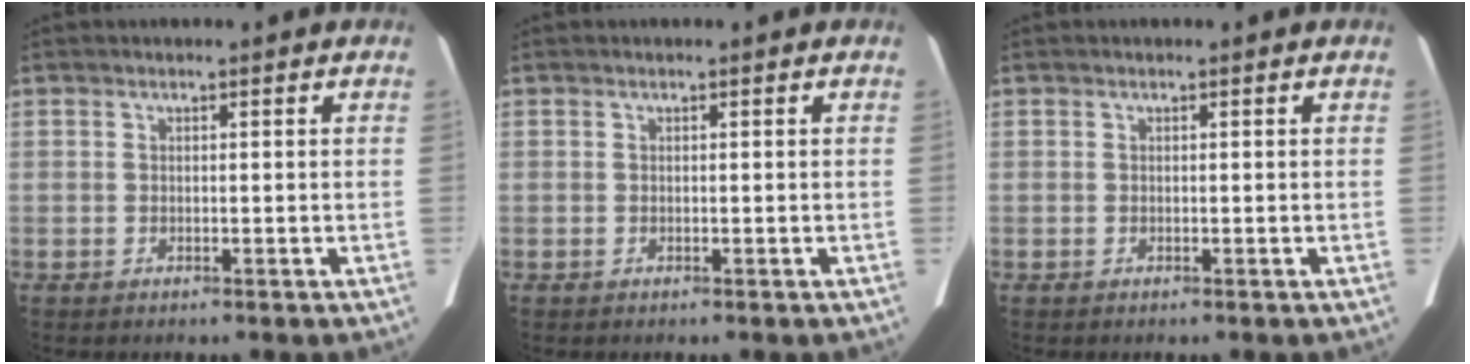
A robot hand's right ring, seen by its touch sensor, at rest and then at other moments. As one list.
[{"total": 0.0}, {"total": 0.0}]